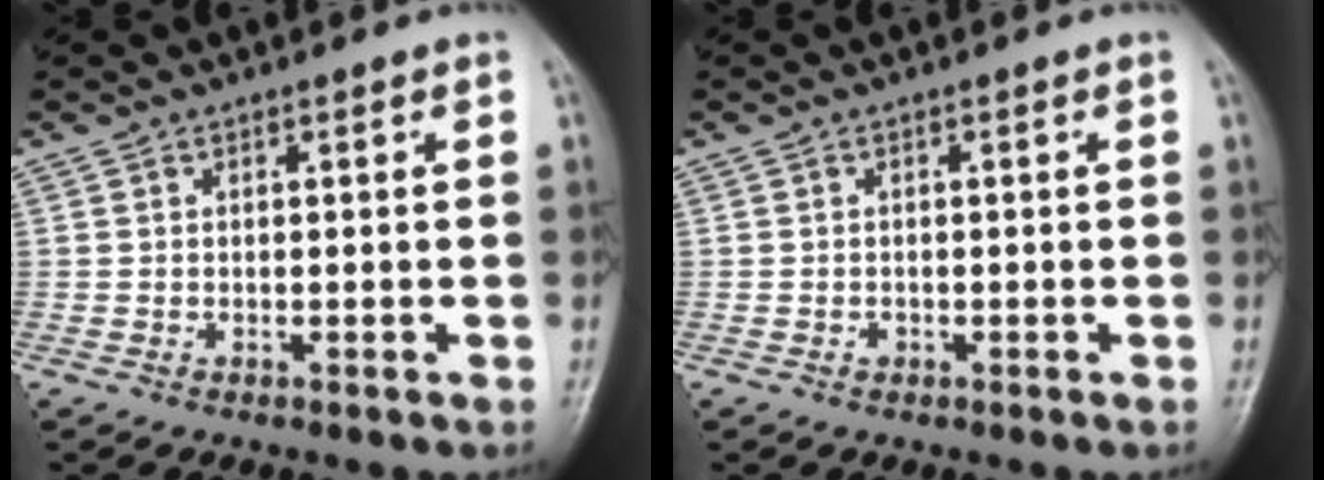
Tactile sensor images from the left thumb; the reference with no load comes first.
{"total": 0.9, "force": [-0.5, 0.7, 0.4], "torque": [-0.002, 0.005, -0.007]}